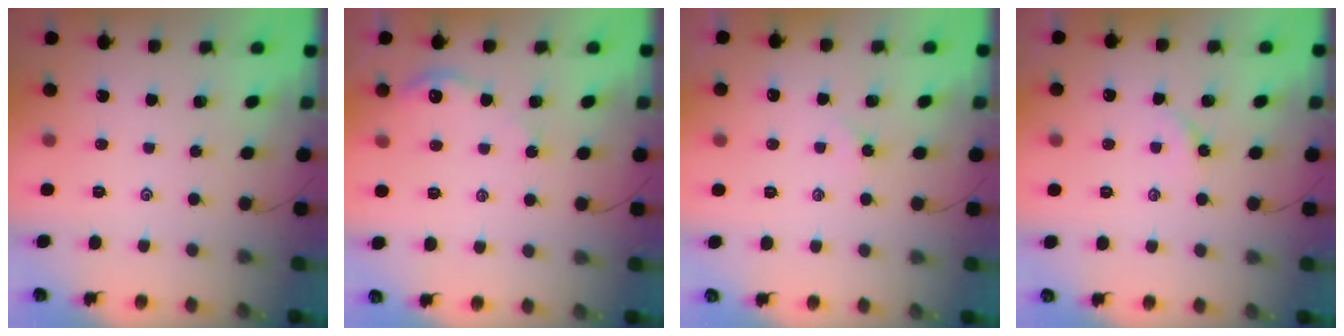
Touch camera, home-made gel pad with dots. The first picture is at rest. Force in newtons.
{"total": 4.9, "press": 4.8, "slide": 0.4}
{"total": 2.6, "press": 2.5, "slide": 0.5}
{"total": 3.5, "press": 3.4, "slide": 0.4}